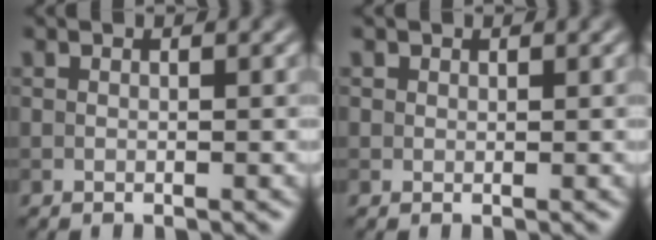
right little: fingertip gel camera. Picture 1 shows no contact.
{"total": 0.7, "force": [0.4, 0.6, 0.0], "torque": [0.004, -0.002, 0.004]}